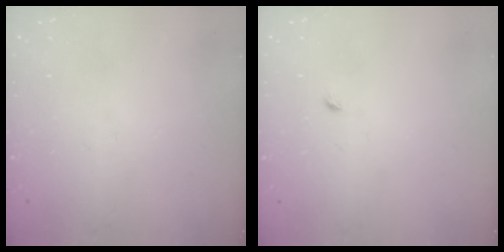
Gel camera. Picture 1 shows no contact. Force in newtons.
{"total": 2.7, "press": 2.6, "slide": 0.6}